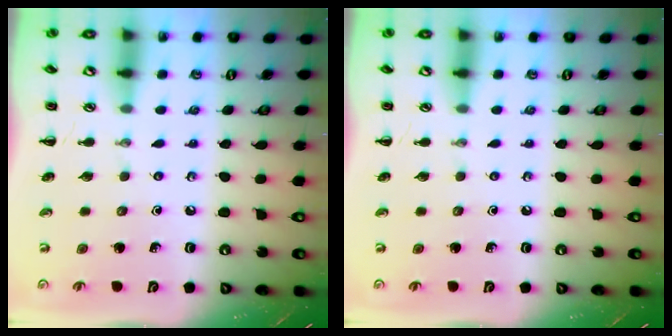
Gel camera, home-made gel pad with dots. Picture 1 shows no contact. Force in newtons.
{"total": 0.0}